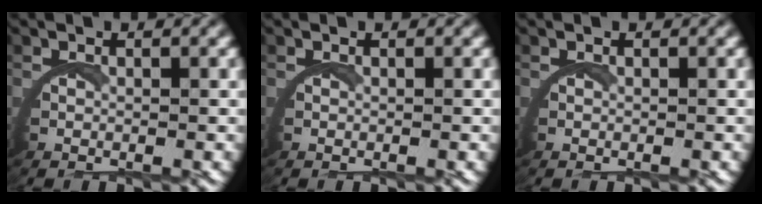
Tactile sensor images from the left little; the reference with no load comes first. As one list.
[{"total": 0.0}, {"total": 0.0}]